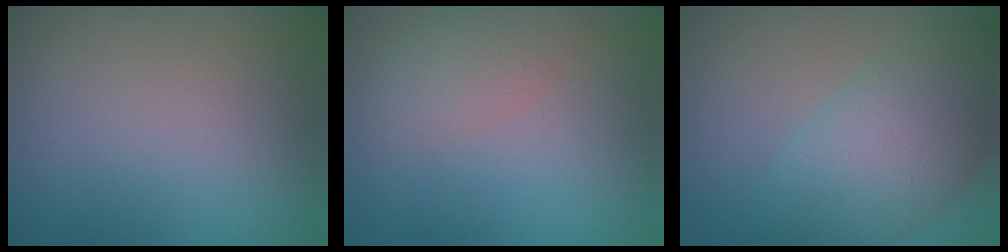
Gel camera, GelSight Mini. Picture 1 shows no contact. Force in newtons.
{"total": 2.8, "press": 2.8, "slide": 0.1}
{"total": 7.0, "press": 7.0, "slide": 0.2}